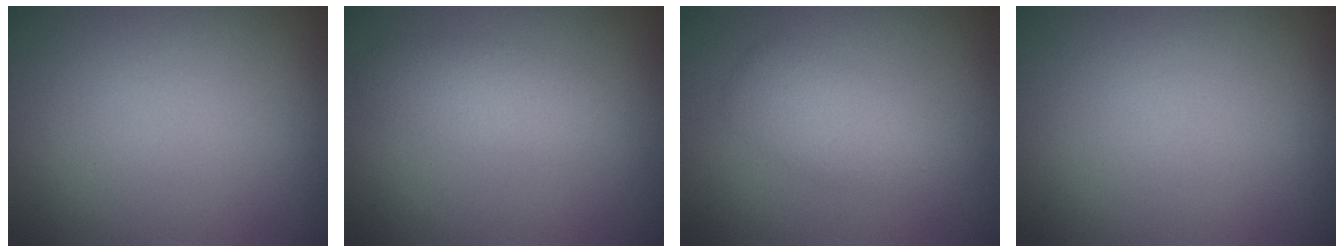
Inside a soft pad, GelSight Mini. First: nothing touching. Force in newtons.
{"total": 2.5, "press": 2.5, "slide": 0.1}
{"total": 2.7, "press": 2.7, "slide": 0.1}
{"total": 0.0}